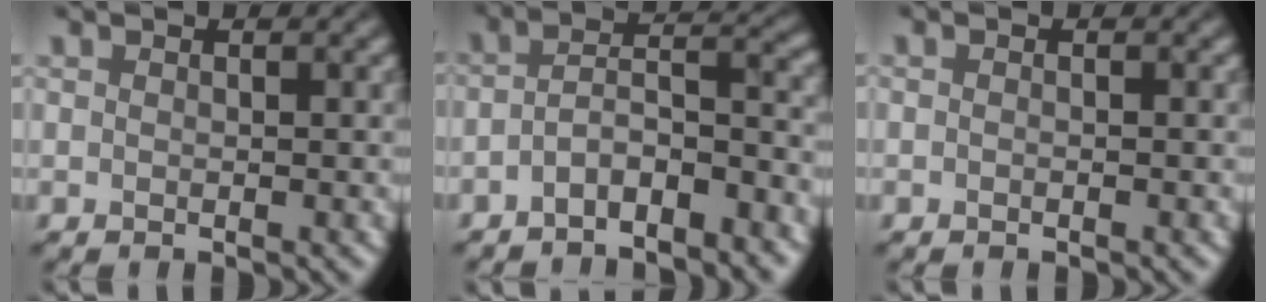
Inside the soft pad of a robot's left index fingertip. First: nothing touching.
{"total": 5.2, "force": [-3.0, 1.7, 3.9], "torque": [-0.066, 0.009, -0.057]}
{"total": 0.0}